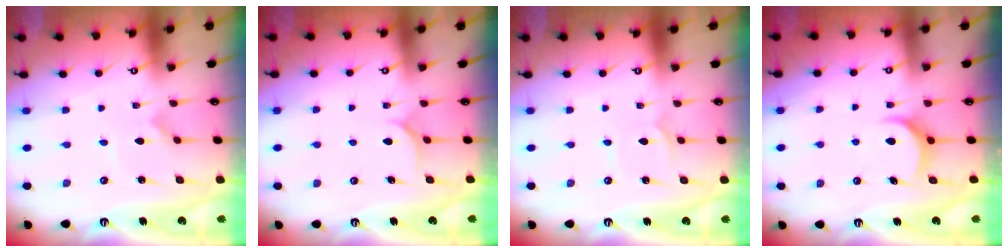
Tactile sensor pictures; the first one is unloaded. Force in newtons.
{"total": 5.6, "press": 5.5, "slide": 0.8}
{"total": 2.6, "press": 2.6, "slide": 0.2}
{"total": 7.2, "press": 7.2, "slide": 0.7}